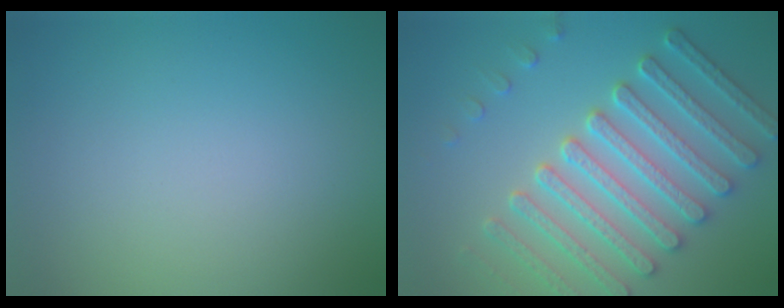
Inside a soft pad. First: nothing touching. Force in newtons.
{"total": 6.4, "press": 5.9, "slide": 2.4}